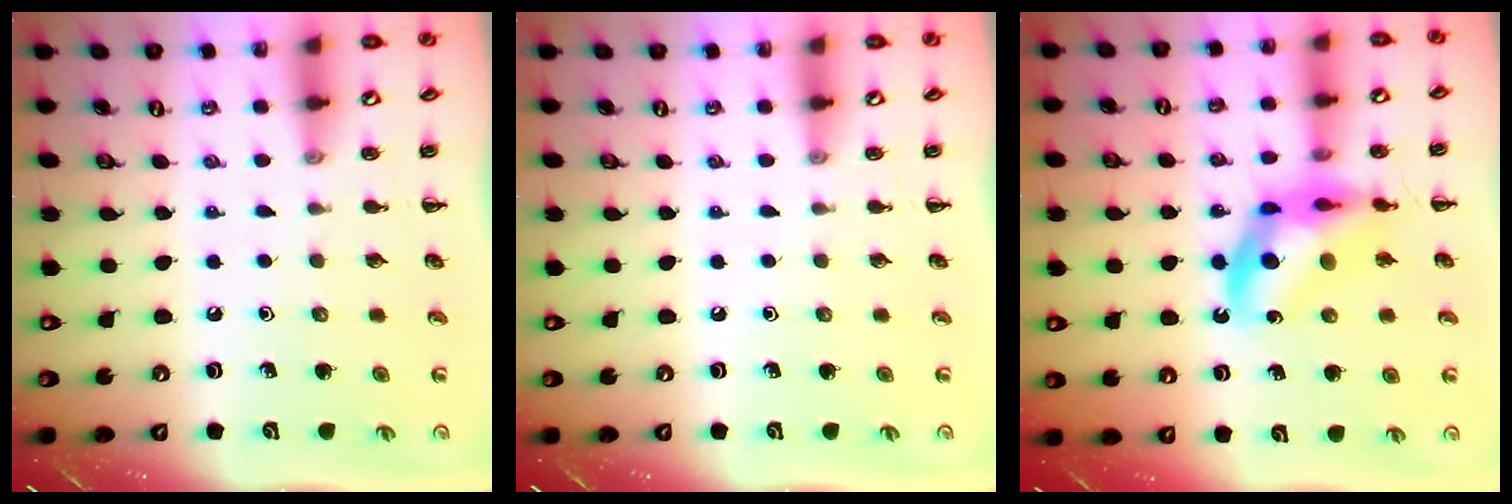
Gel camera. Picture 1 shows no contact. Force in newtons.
{"total": 0.0}
{"total": 12.2, "press": 11.7, "slide": 3.5}